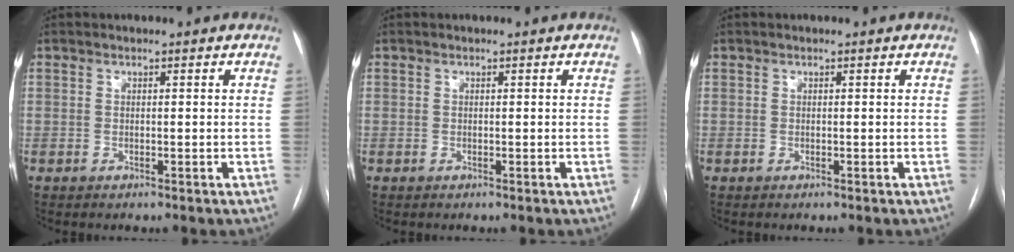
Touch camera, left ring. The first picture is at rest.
{"total": 0.0}
{"total": 0.0}